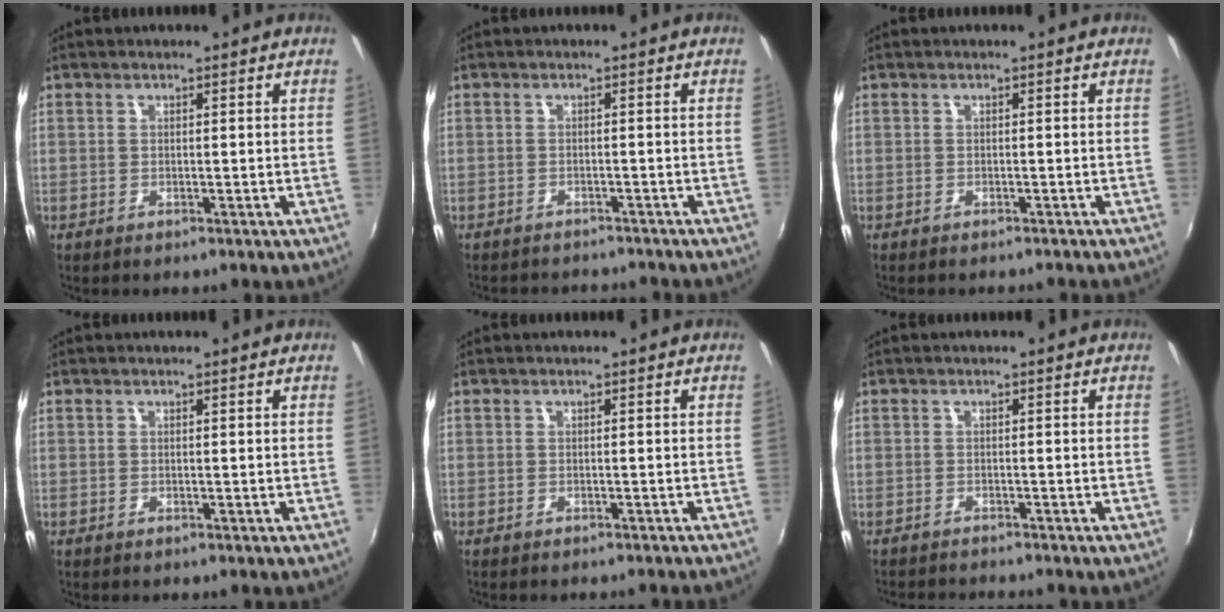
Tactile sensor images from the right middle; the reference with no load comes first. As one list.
[{"total": 5.6, "force": [-5.2, 1.6, 1.4], "torque": [-0.039, -0.008, -0.072]}, {"total": 2.0, "force": [-1.8, 0.4, 0.7], "torque": [-0.018, -0.010, -0.026]}, {"total": 0.0}, {"total": 1.7, "force": [-1.5, 0.2, 0.6], "torque": [-0.015, -0.010, -0.022]}, {"total": 3.2, "force": [-3.1, 0.0, 0.7], "torque": [-0.026, -0.014, -0.055]}]